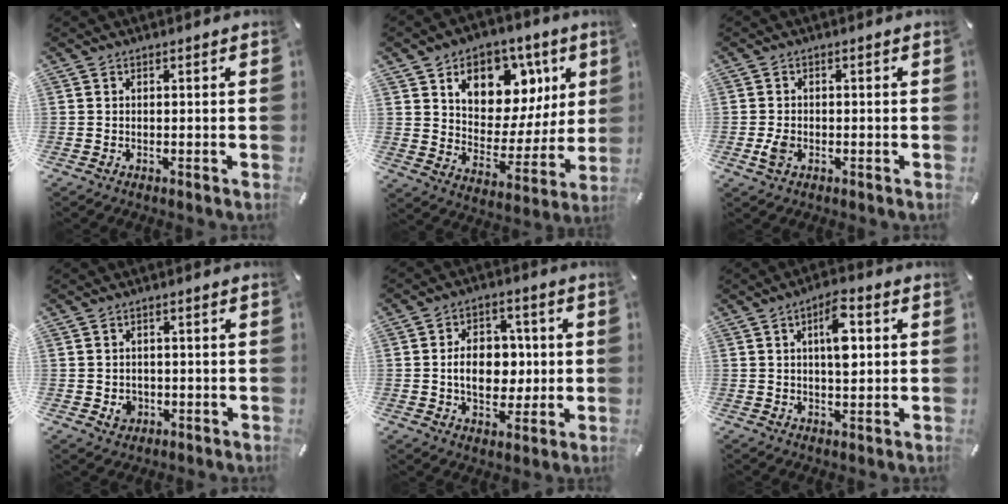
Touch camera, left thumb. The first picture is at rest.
{"total": 13.5, "force": [7.1, 9.8, 5.9], "torque": [-0.082, -0.050, 0.128]}
{"total": 3.1, "force": [-0.9, 2.2, 2.0], "torque": [-0.047, -0.001, -0.019]}
{"total": 3.5, "force": [-0.8, 3.0, 1.5], "torque": [-0.009, -0.002, -0.017]}
{"total": 11.2, "force": [0.0, 8.1, 7.8], "torque": [-0.120, 0.006, -0.003]}
{"total": 8.1, "force": [1.8, 3.6, 7.0], "torque": [-0.097, -0.003, 0.022]}